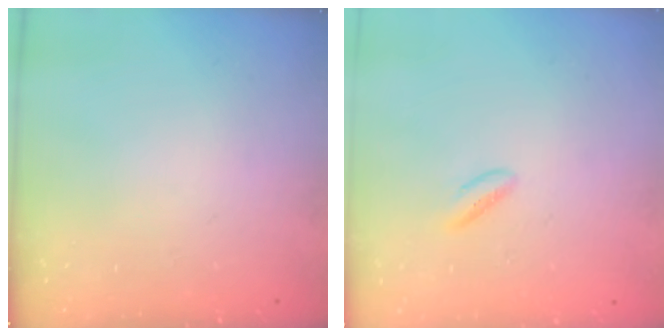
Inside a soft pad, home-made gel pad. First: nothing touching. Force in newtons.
{"total": 1.1, "press": 0.9, "slide": 0.6}